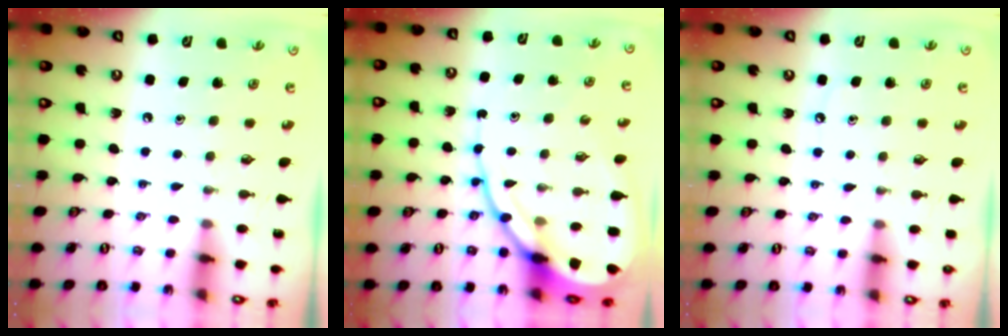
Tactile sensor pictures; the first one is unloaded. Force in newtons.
{"total": 13.8, "press": 13.7, "slide": 1.3}
{"total": 3.7, "press": 3.7, "slide": 0.4}